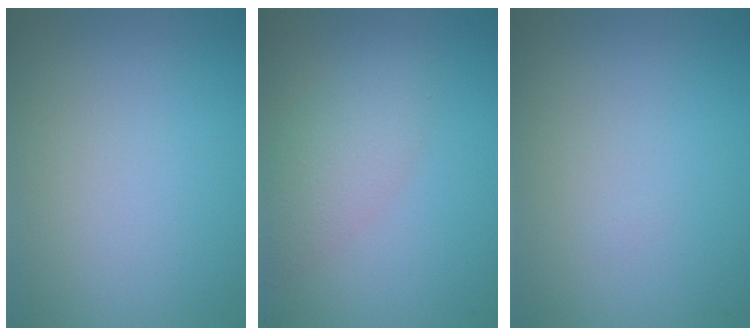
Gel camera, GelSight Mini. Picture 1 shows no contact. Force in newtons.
{"total": 3.5, "press": 3.5, "slide": 0.1}
{"total": 0.0}